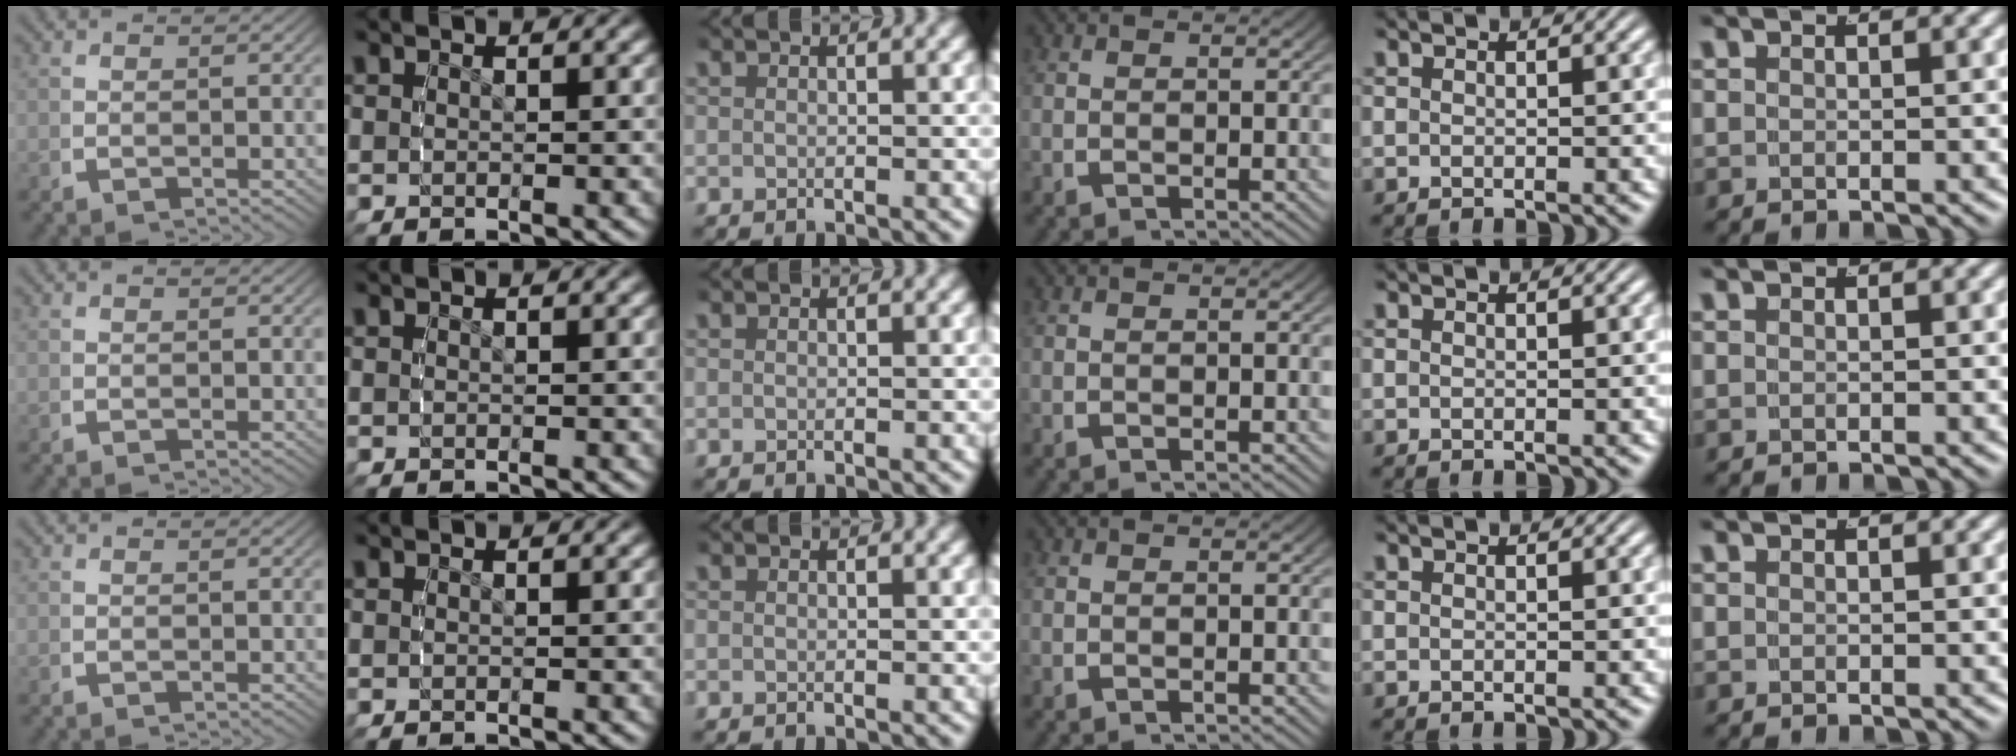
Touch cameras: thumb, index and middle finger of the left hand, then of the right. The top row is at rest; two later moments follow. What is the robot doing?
{"motion": "reach", "object": "glasses case"}